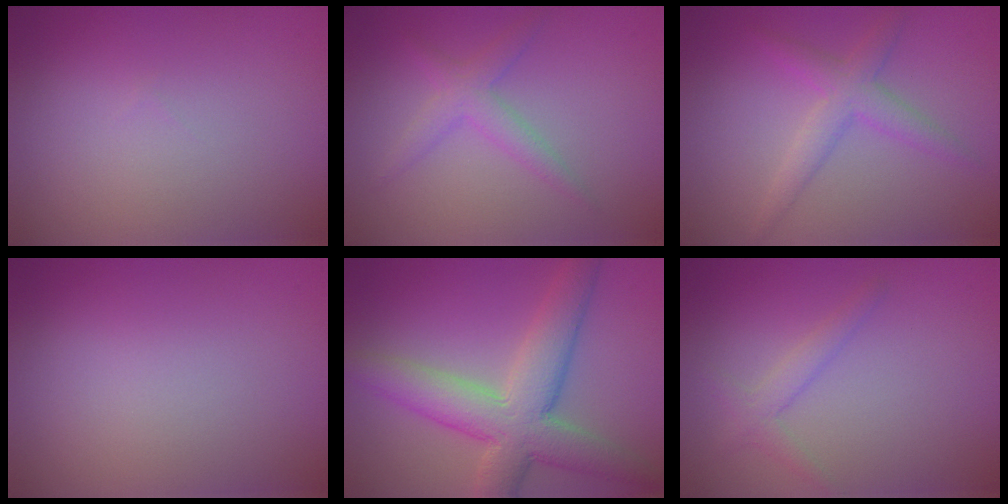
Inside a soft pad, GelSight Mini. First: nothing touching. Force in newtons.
{"total": 2.3, "press": 2.3, "slide": 0.2}
{"total": 2.9, "press": 2.9, "slide": 0.1}
{"total": 0.0}
{"total": 7.6, "press": 7.6, "slide": 0.5}
{"total": 1.7, "press": 1.7, "slide": 0.1}